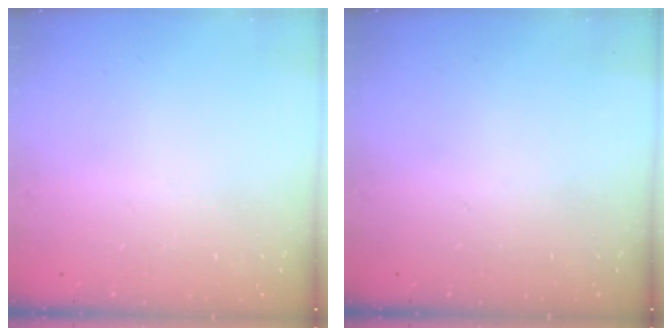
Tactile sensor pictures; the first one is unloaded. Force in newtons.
{"total": 0.0}